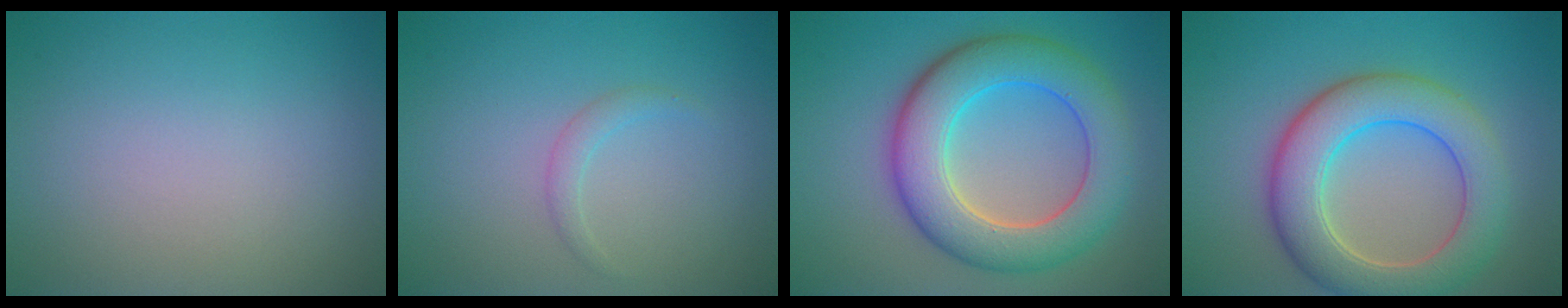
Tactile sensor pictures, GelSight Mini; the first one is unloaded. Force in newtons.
{"total": 1.1, "press": 1.1, "slide": 0.1}
{"total": 8.6, "press": 8.5, "slide": 0.5}
{"total": 7.6, "press": 7.6, "slide": 0.3}